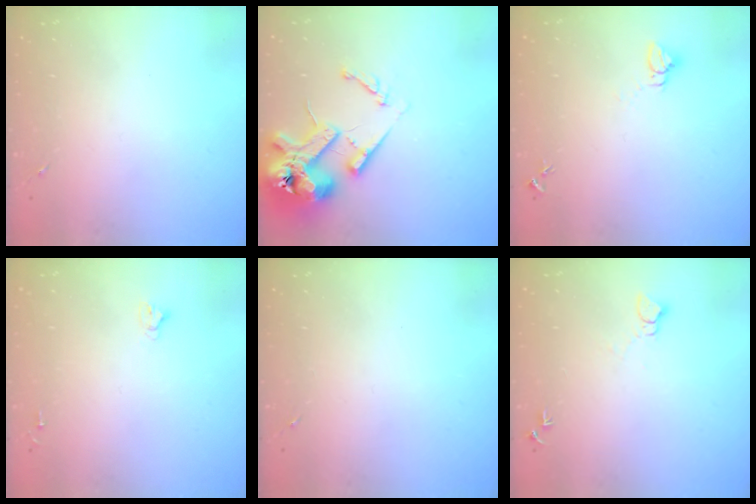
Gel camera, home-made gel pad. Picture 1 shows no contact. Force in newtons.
{"total": 17.7, "press": 17.6, "slide": 2.4}
{"total": 2.8, "press": 2.8, "slide": 0.1}
{"total": 2.4, "press": 2.4, "slide": 0.2}
{"total": 0.0}
{"total": 4.6, "press": 4.6, "slide": 0.5}